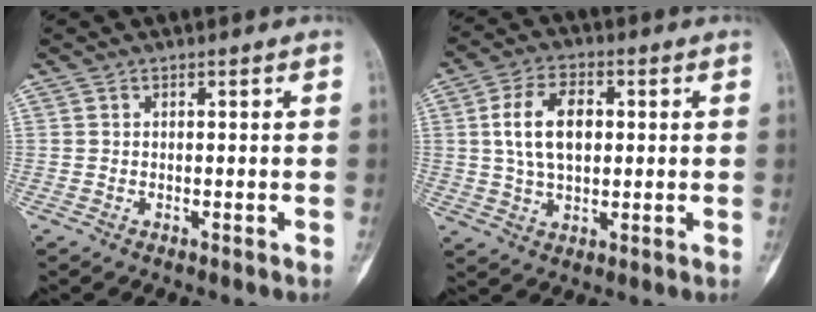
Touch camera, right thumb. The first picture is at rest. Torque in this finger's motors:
{"motor_torque": [1.04, 1.92, 0.53, -0.39, 0.16]}